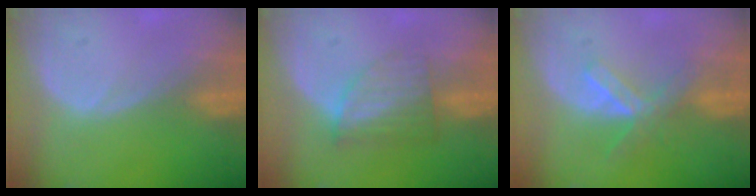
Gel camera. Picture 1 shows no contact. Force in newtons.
{"total": 6.3, "press": 5.6, "slide": 2.9}
{"total": 5.2, "press": 5.0, "slide": 1.7}